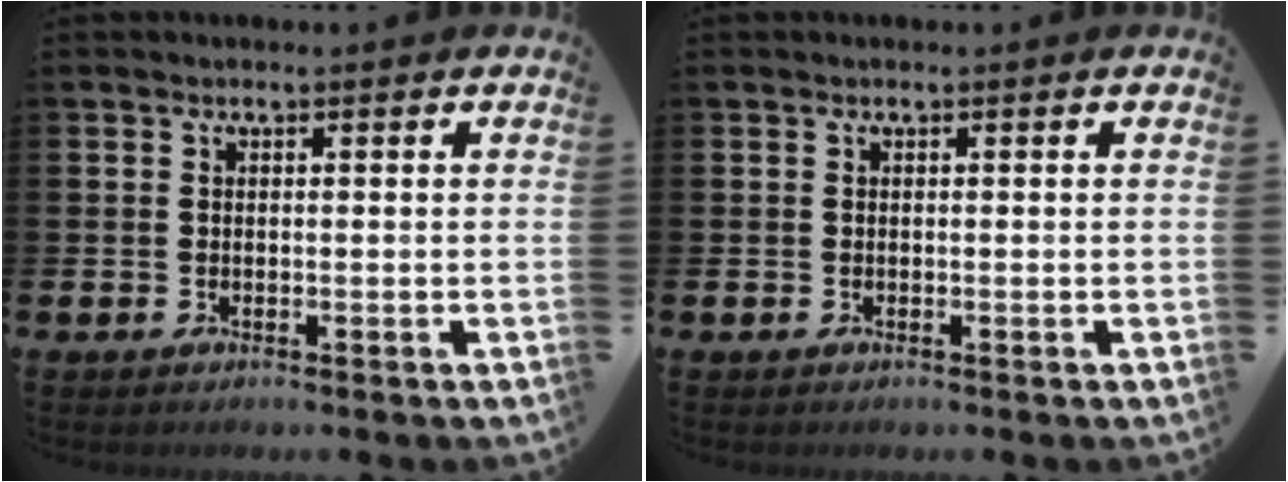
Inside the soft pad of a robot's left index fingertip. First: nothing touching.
{"total": 0.0}